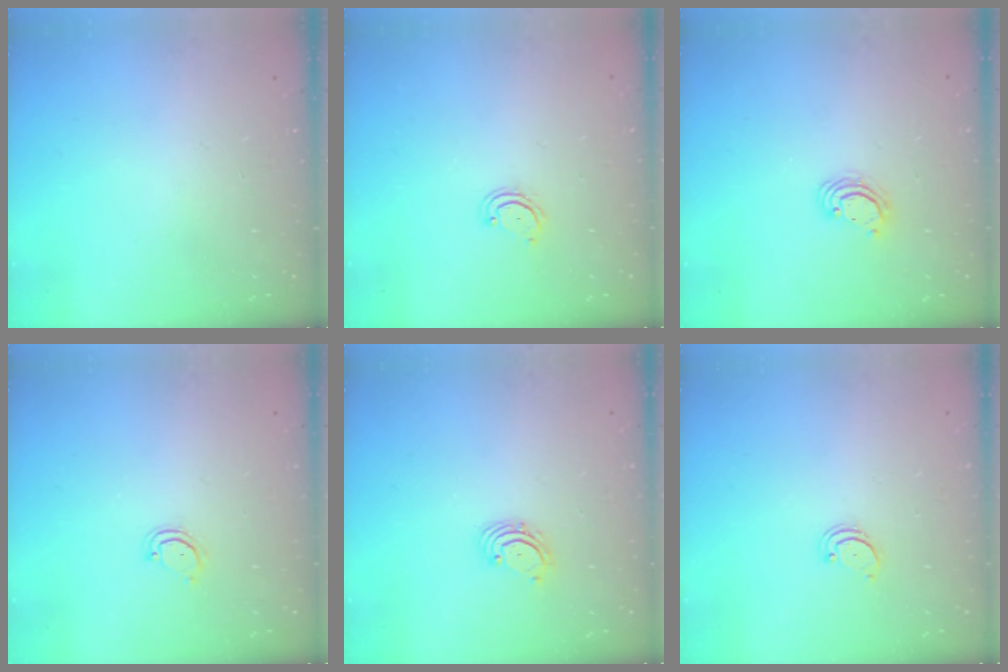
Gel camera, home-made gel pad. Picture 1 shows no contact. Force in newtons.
{"total": 3.5, "press": 3.5, "slide": 0.3}
{"total": 3.9, "press": 3.9, "slide": 0.2}
{"total": 2.5, "press": 2.5, "slide": 0.1}
{"total": 1.8, "press": 1.7, "slide": 0.7}
{"total": 2.4, "press": 2.3, "slide": 0.5}